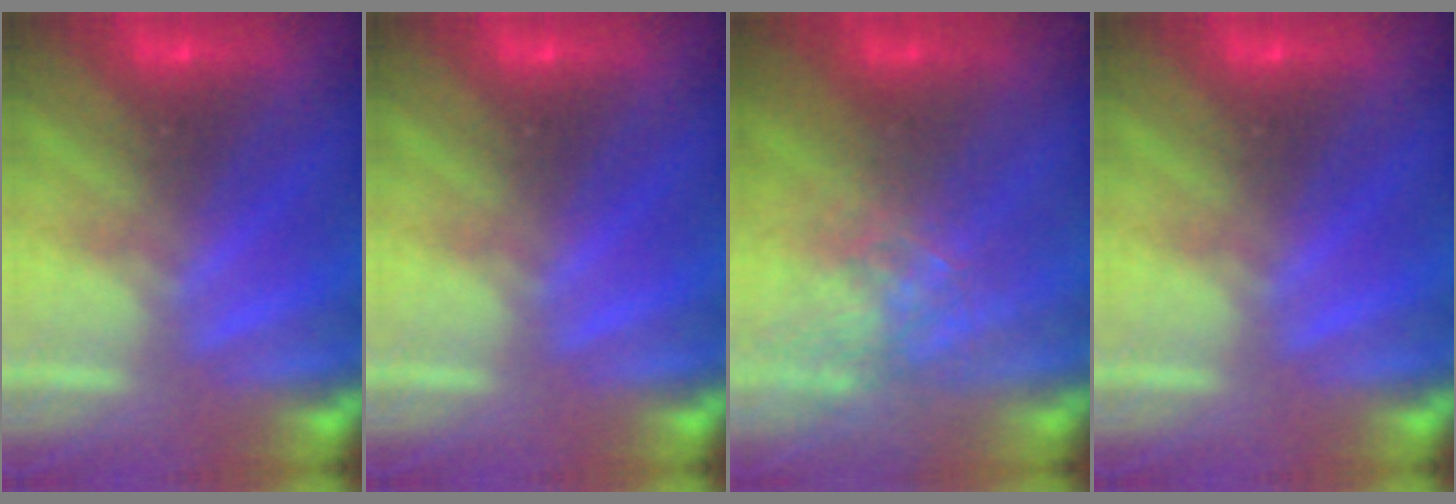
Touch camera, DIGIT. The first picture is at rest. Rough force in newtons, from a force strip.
{"total": 0.0}
{"total": 2.6}
{"total": 0.0}